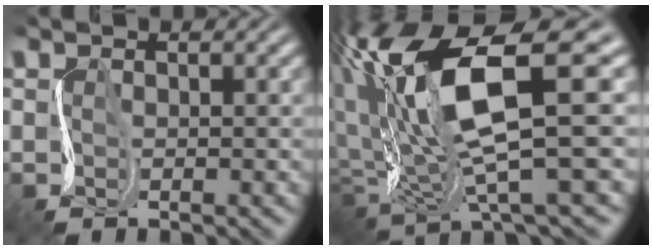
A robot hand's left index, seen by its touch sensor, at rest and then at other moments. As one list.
[{"total": 13.2, "force": [3.6, 2.8, 12.5], "torque": [-0.239, 0.009, 0.068]}]